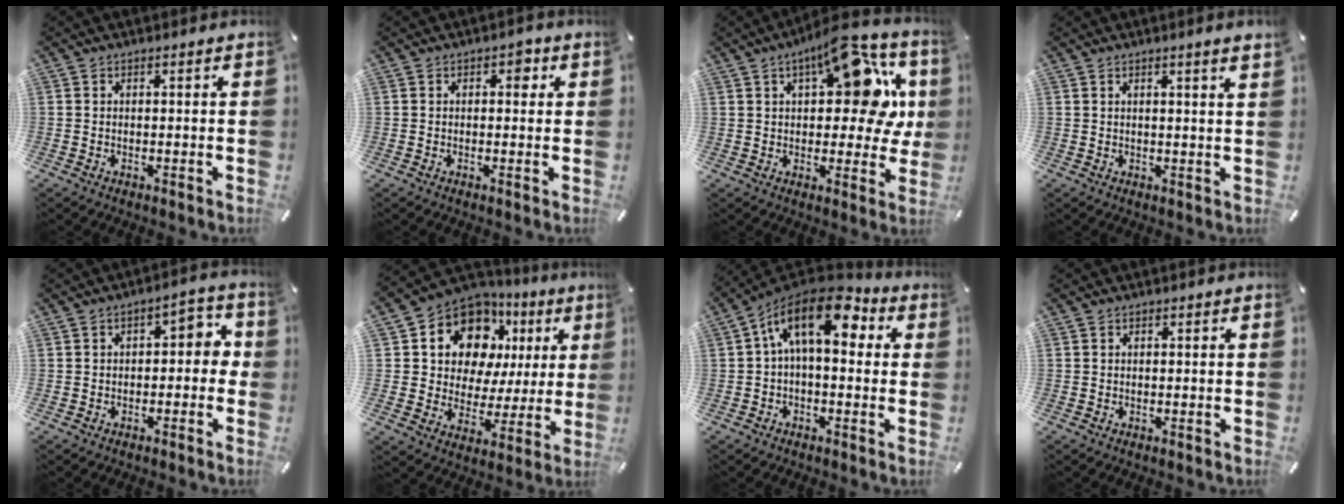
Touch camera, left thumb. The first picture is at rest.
{"total": 2.3, "force": [0.7, 1.7, 1.5], "torque": [0.000, -0.004, 0.002]}
{"total": 18.2, "force": [7.1, 8.7, 14.3], "torque": [-0.181, -0.039, 0.113]}
{"total": 2.4, "force": [1.6, -0.3, 1.8], "torque": [-0.034, -0.005, 0.028]}
{"total": 4.9, "force": [-0.5, 3.1, 3.7], "torque": [-0.050, 0.007, -0.021]}
{"total": 14.0, "force": [7.1, 10.6, 5.8], "torque": [-0.107, -0.041, 0.135]}
{"total": 16.0, "force": [5.0, 8.0, 13.0], "torque": [-0.238, -0.025, 0.079]}
{"total": 0.0}